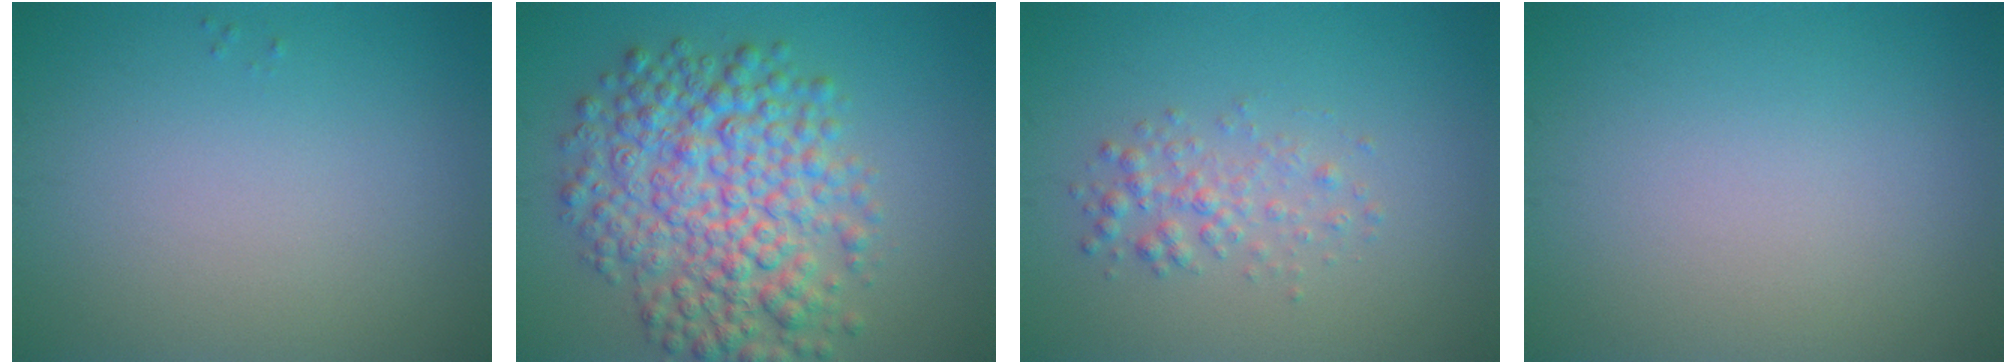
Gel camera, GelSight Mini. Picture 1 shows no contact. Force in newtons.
{"total": 8.5, "press": 8.5, "slide": 0.1}
{"total": 2.1, "press": 2.1, "slide": 0.0}
{"total": 0.0}